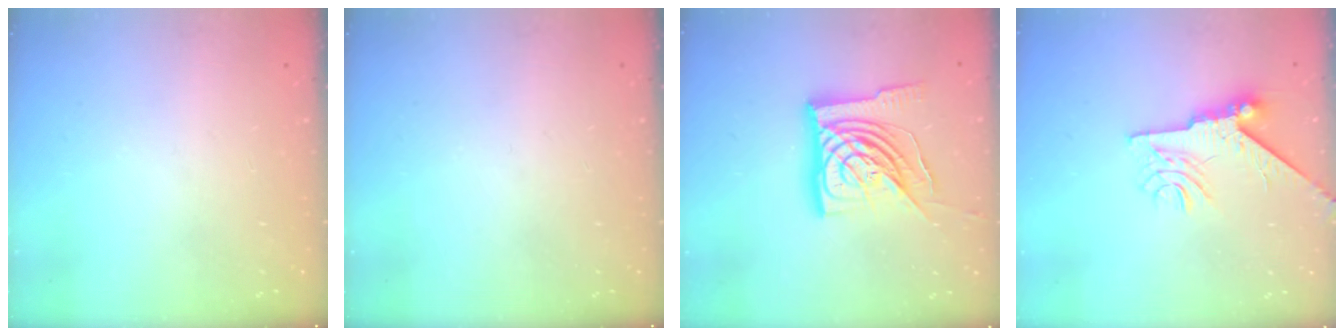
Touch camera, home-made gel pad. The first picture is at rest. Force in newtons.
{"total": 0.0}
{"total": 21.1, "press": 21.0, "slide": 2.2}
{"total": 11.5, "press": 11.4, "slide": 1.2}